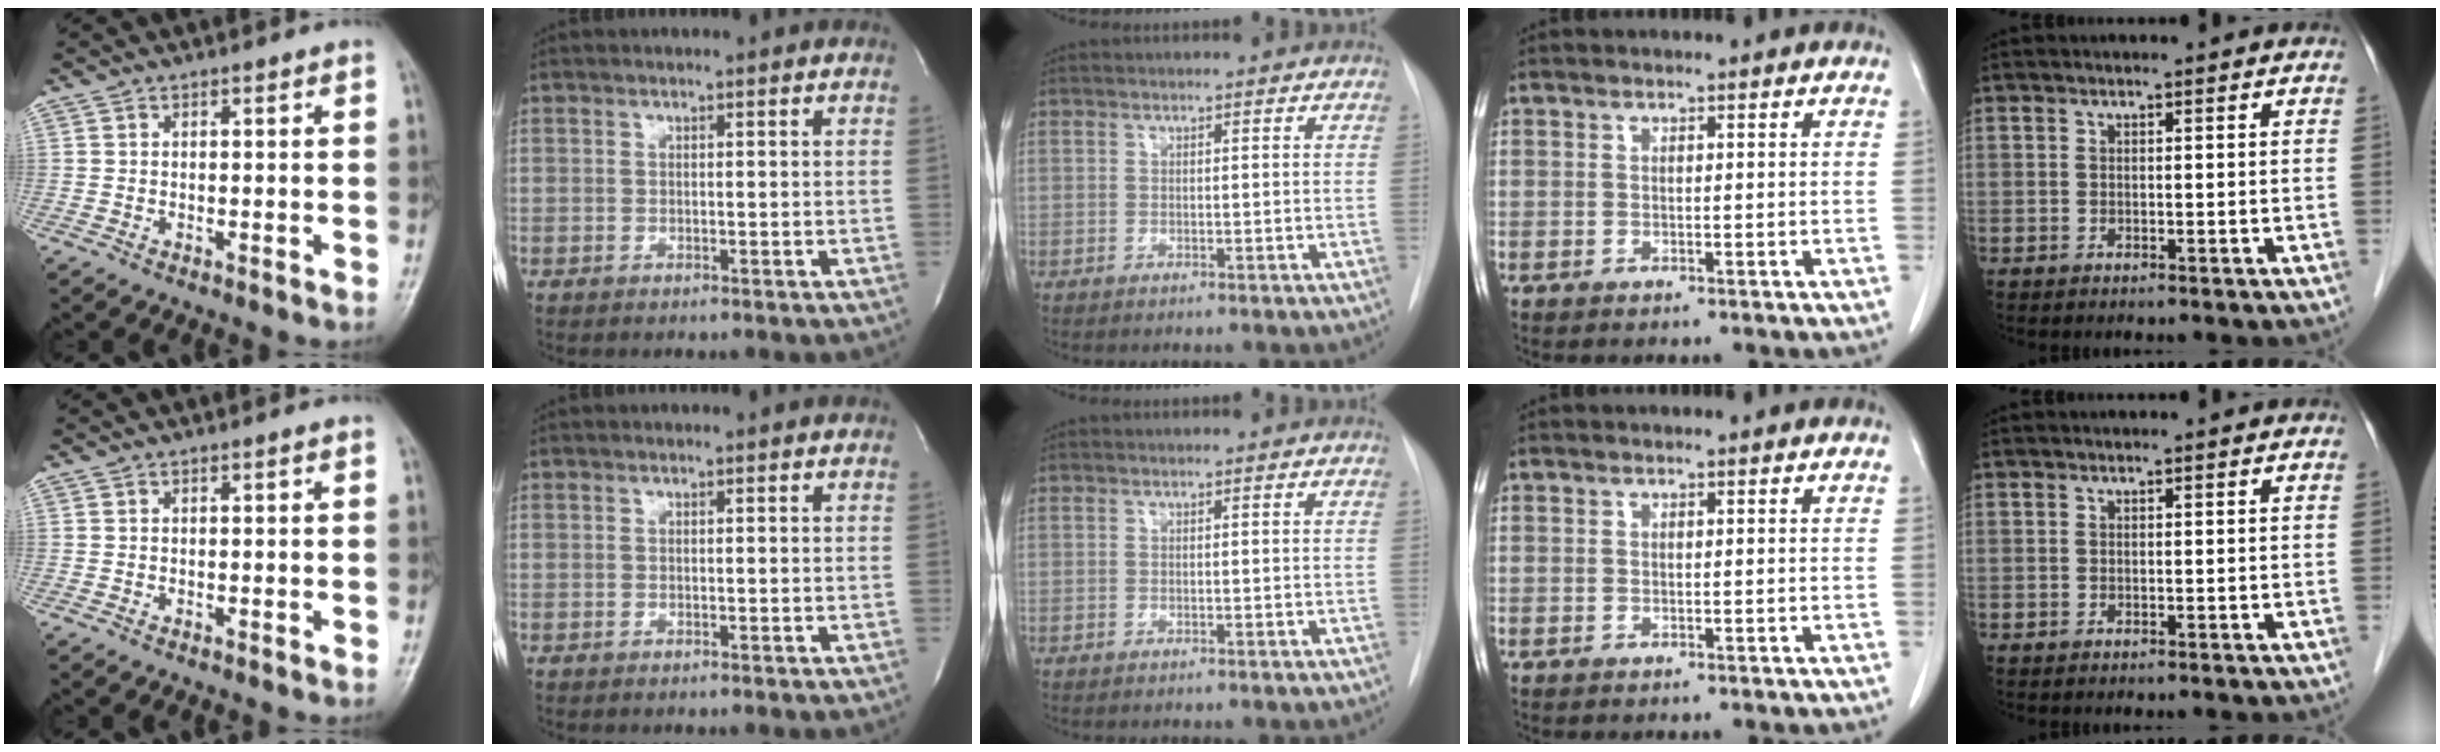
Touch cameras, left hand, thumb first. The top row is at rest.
{}